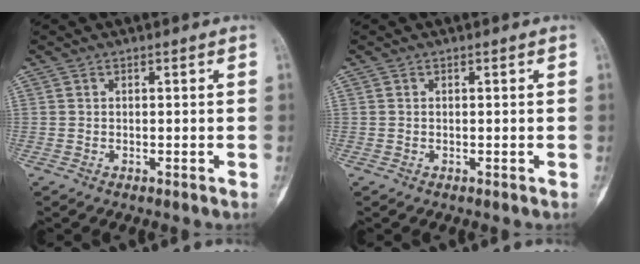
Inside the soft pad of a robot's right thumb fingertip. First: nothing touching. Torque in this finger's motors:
{"motor_torque": [0.43, 0.37, 0.01, 0.03, 0.07]}